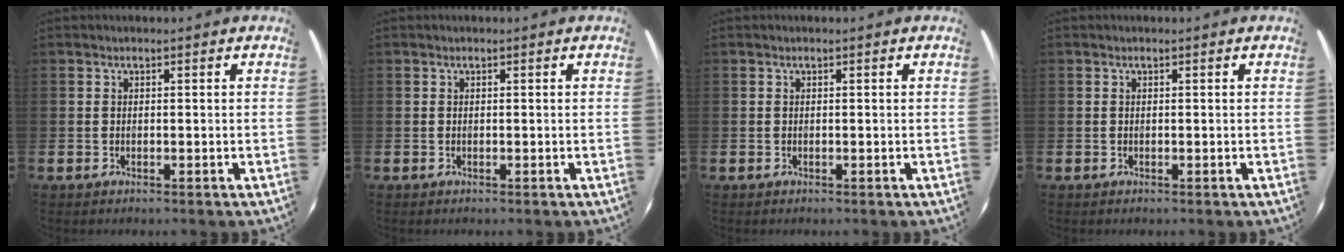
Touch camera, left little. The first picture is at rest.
{"total": 0.0}
{"total": 0.0}
{"total": 0.0}